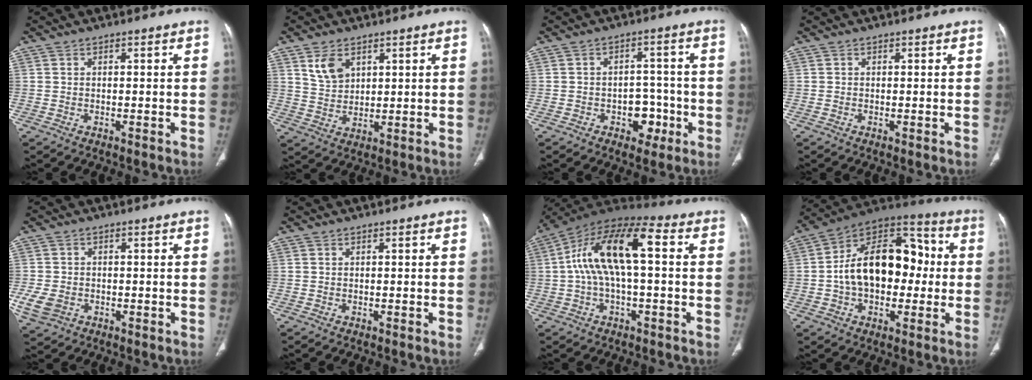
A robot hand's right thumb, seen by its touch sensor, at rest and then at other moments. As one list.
[{"total": 5.6, "force": [3.0, 3.5, 3.0], "torque": [-0.044, -0.018, 0.067]}, {"total": 6.1, "force": [-2.4, 4.5, 3.5], "torque": [-0.013, 0.025, -0.029]}, {"total": 0.0}, {"total": 5.5, "force": [-1.5, 4.3, 3.1], "torque": [-0.069, 0.002, -0.019]}, {"total": 0.0}, {"total": 15.6, "force": [1.6, 6.5, 14.1], "torque": [-0.267, 0.049, 0.020]}, {"total": 20.5, "force": [-0.1, 13.2, 15.6], "torque": [-0.215, 0.042, -0.006]}]